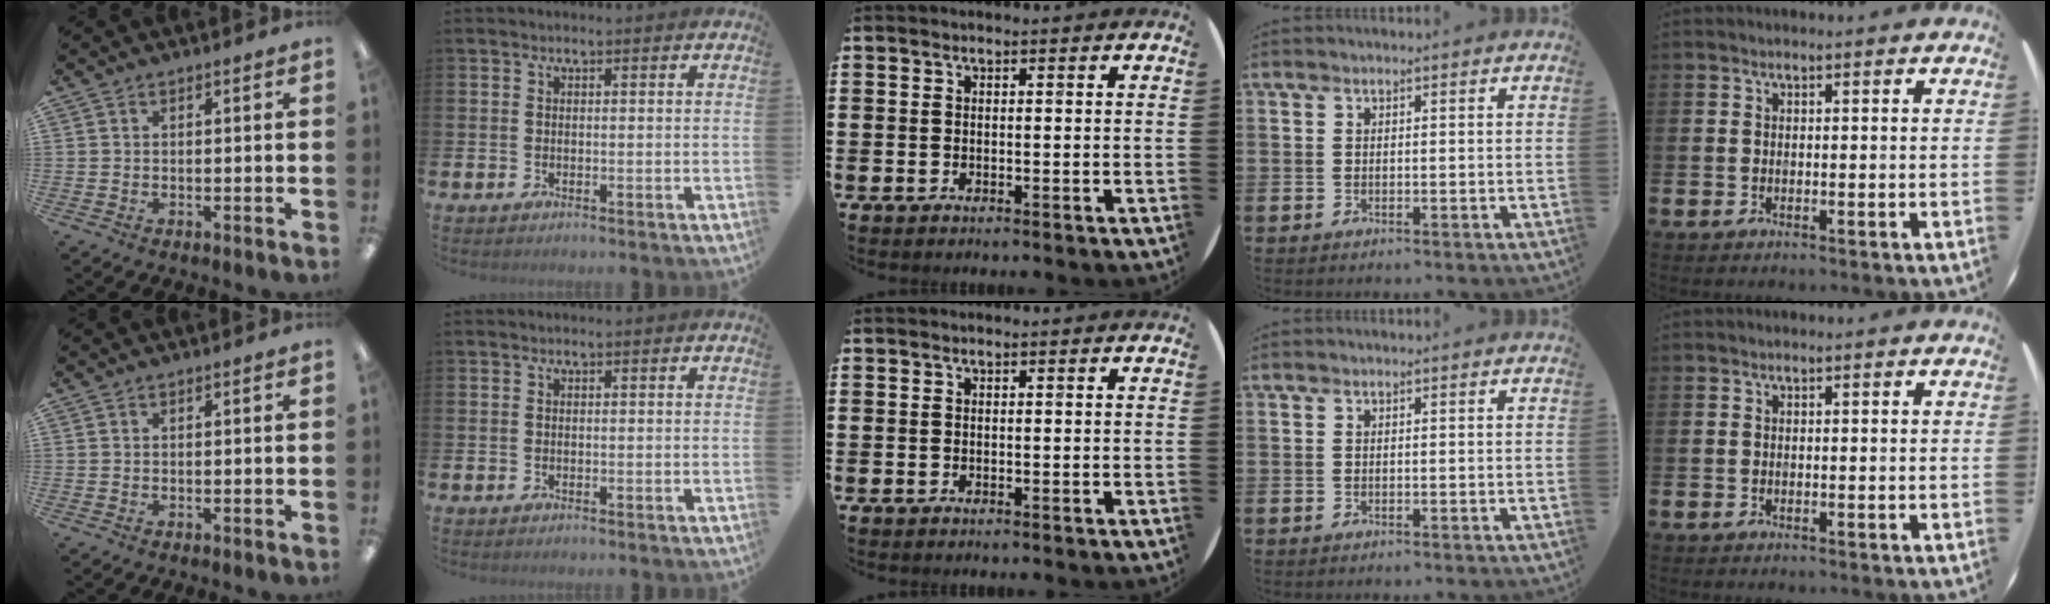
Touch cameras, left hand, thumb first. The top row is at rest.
{}